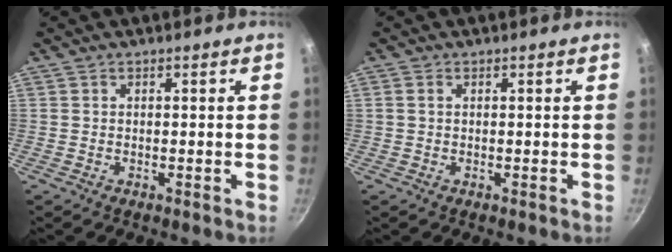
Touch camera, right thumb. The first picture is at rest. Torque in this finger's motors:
{"motor_torque": [0.02, -0.62, -0.22, 0.23, -0.02]}